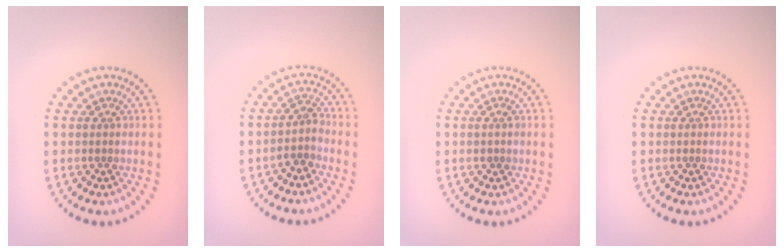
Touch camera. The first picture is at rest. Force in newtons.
{"total": 2.0, "press": 1.5, "slide": 1.2}
{"total": 0.6, "press": 0.6, "slide": 0.1}
{"total": 0.0}